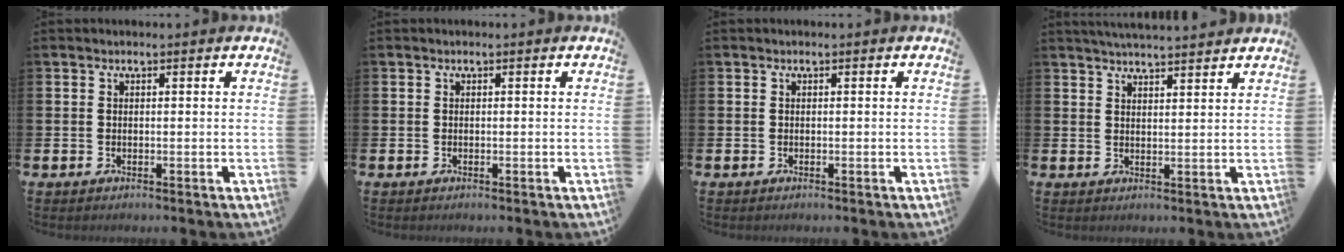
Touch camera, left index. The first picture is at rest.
{"total": 0.0}
{"total": 0.0}
{"total": 3.7, "force": [3.6, -0.3, 0.2], "torque": [-0.012, -0.016, 0.067]}